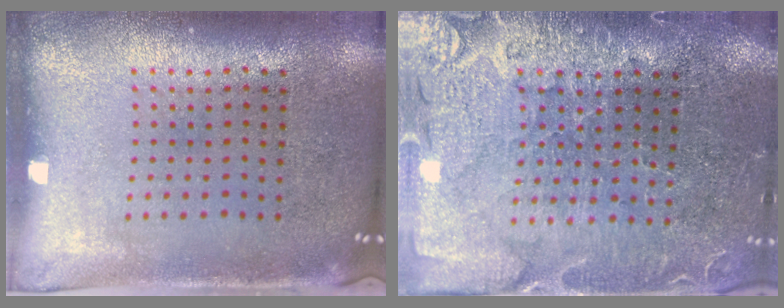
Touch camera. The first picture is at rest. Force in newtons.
{"total": 3.6, "press": 3.5, "slide": 1.1}